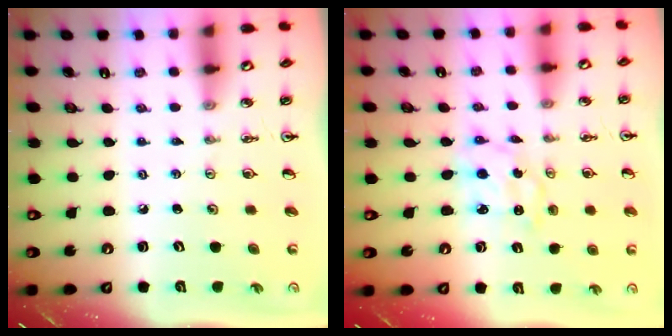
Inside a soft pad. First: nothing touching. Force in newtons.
{"total": 2.3, "press": 2.3, "slide": 0.2}